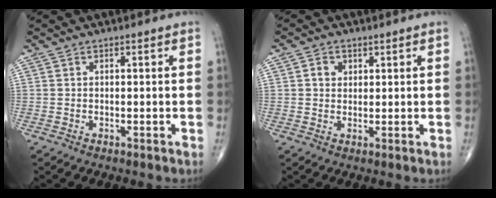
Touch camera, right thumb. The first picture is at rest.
{"total": 2.8, "force": [1.0, 2.3, 1.3], "torque": [-0.011, -0.001, 0.016]}